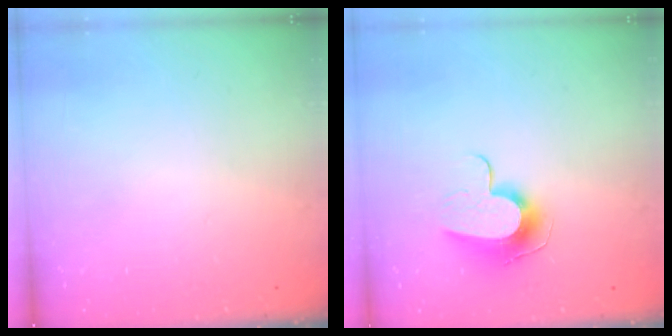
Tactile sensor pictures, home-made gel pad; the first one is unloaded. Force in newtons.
{"total": 10.1, "press": 10.1, "slide": 0.3}